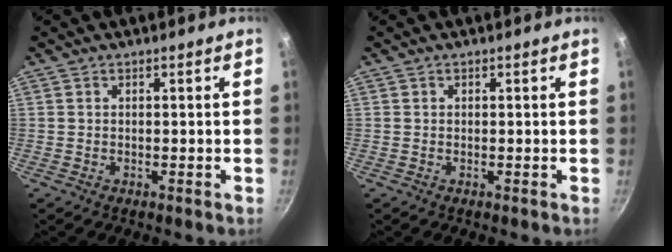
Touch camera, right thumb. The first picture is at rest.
{"total": 0.0}